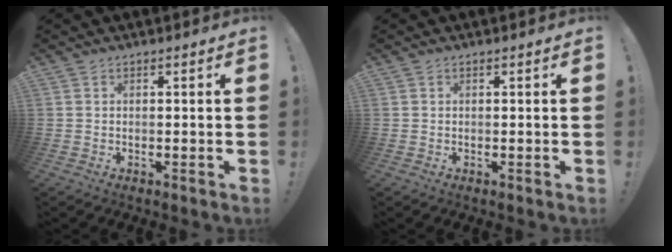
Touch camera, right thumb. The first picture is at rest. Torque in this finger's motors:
{"motor_torque": [-0.15, -0.02, 0.05, 0.22, 0.00]}